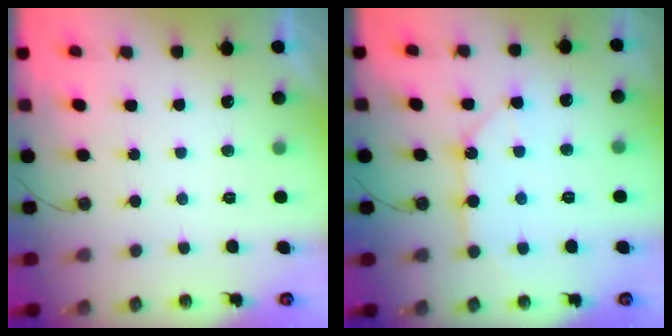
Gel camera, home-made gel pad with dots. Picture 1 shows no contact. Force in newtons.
{"total": 10.3, "press": 10.3, "slide": 0.6}